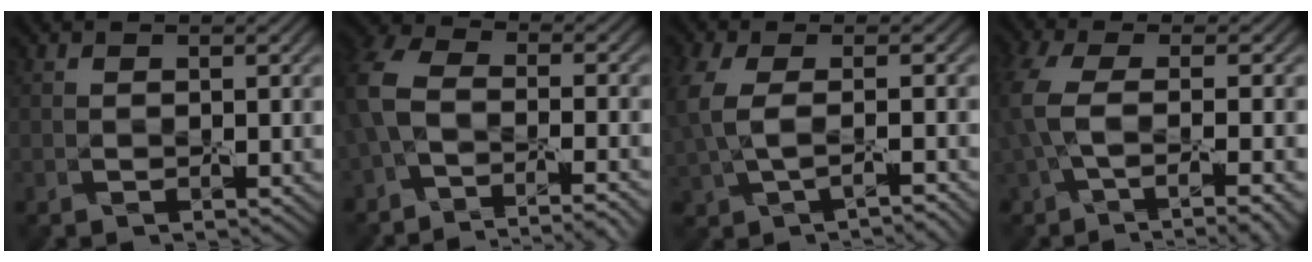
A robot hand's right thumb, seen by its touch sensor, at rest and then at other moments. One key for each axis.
{"total": 6.9, "fx": -3.1, "fy": 3.7, "fz": 5.0, "tx": -0.131, "ty": -0.001, "tz": -0.062}
{"total": 3.7, "fx": -0.2, "fy": 1.5, "fz": 3.4, "tx": -0.097, "ty": -0.005, "tz": -0.002}
{"total": 6.8, "fx": -1.5, "fy": 1.9, "fz": 6.3, "tx": -0.148, "ty": -0.005, "tz": -0.030}